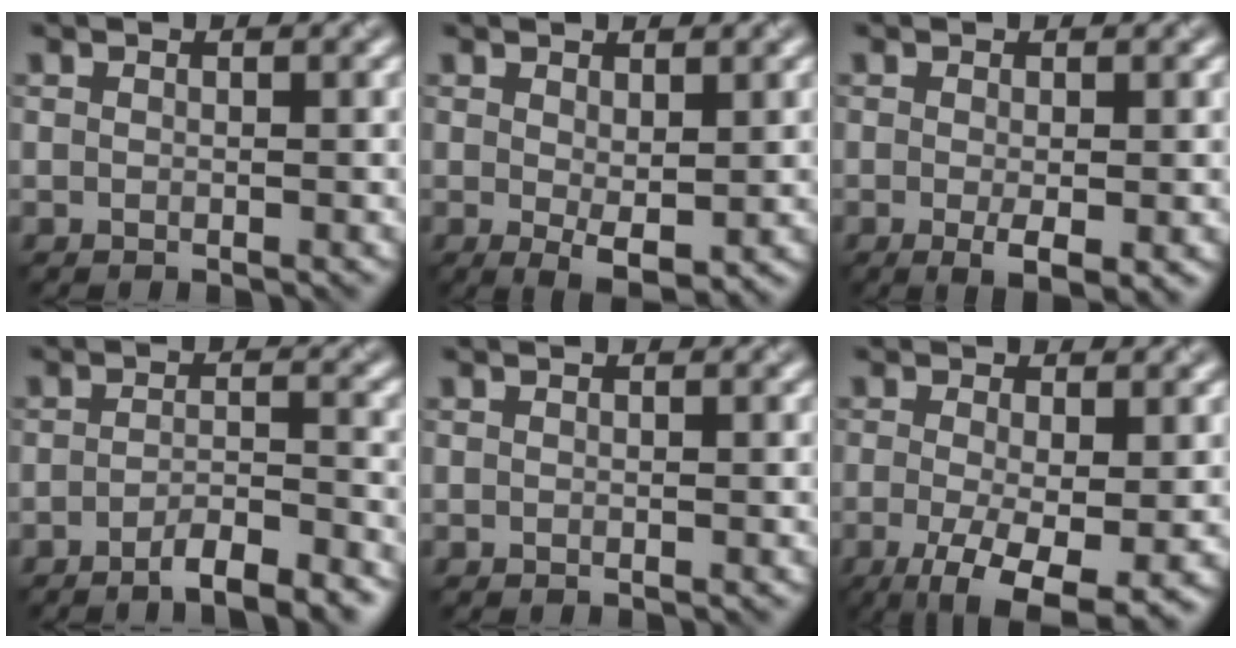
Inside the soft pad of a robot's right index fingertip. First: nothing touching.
{"total": 2.4, "force": [0.4, 0.9, 2.2], "torque": [-0.035, -0.009, 0.012]}
{"total": 2.5, "force": [-0.6, 0.5, 2.4], "torque": [-0.040, -0.010, -0.007]}
{"total": 4.3, "force": [-3.0, 0.9, 2.9], "torque": [-0.037, 0.004, -0.053]}
{"total": 0.0}
{"total": 7.5, "force": [-2.6, 2.4, 6.6], "torque": [-0.124, -0.016, -0.035]}